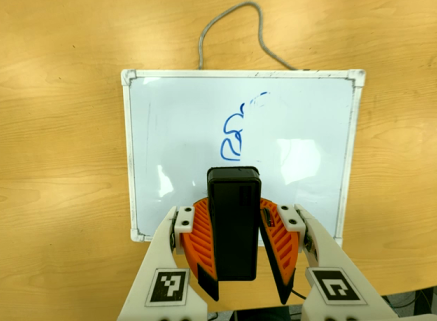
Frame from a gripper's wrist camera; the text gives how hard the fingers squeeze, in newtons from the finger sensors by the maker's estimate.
{"total": 9.6, "left": 9.2, "right": 9.9}